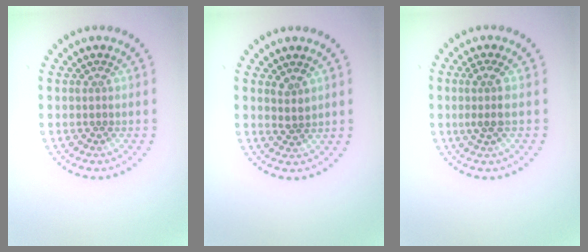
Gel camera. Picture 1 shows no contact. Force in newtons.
{"total": 1.3, "press": 1.1, "slide": 0.7}
{"total": 2.0, "press": 1.6, "slide": 1.1}